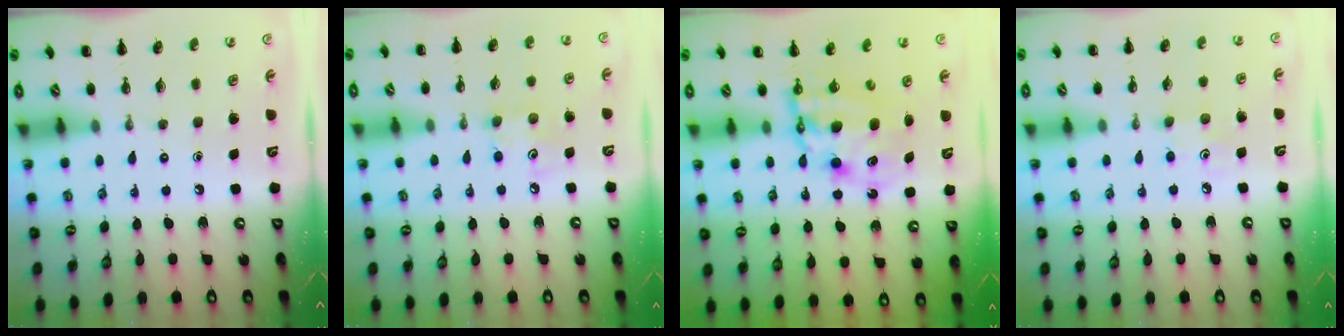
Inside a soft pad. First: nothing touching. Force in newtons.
{"total": 5.5, "press": 5.4, "slide": 1.2}
{"total": 9.6, "press": 9.2, "slide": 2.8}
{"total": 3.0, "press": 2.9, "slide": 0.8}